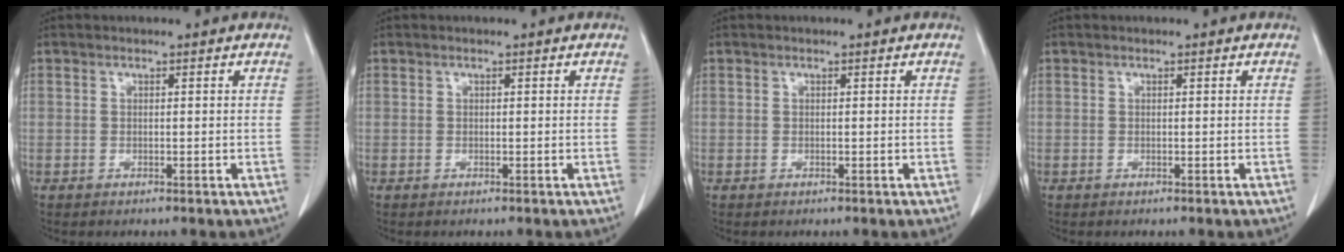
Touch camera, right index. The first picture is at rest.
{"total": 0.0}
{"total": 0.0}
{"total": 0.0}